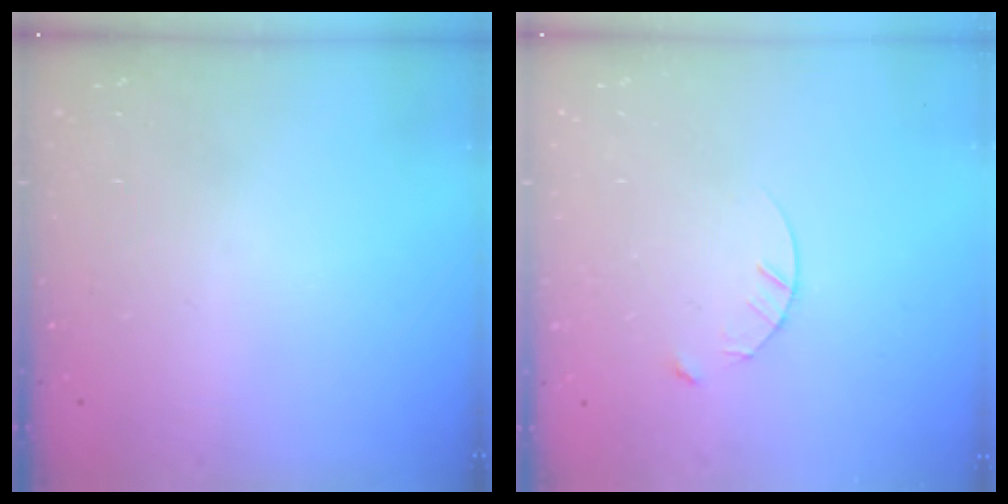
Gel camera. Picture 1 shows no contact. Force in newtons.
{"total": 4.1, "press": 4.1, "slide": 0.5}